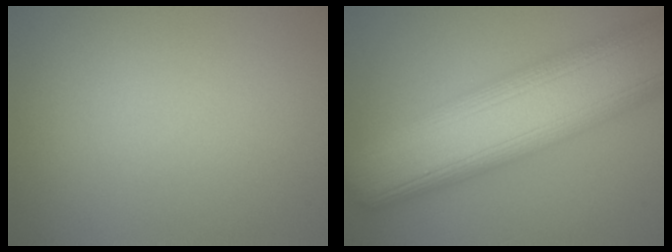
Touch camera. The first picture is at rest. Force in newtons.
{"total": 13.8, "press": 13.8, "slide": 0.4}